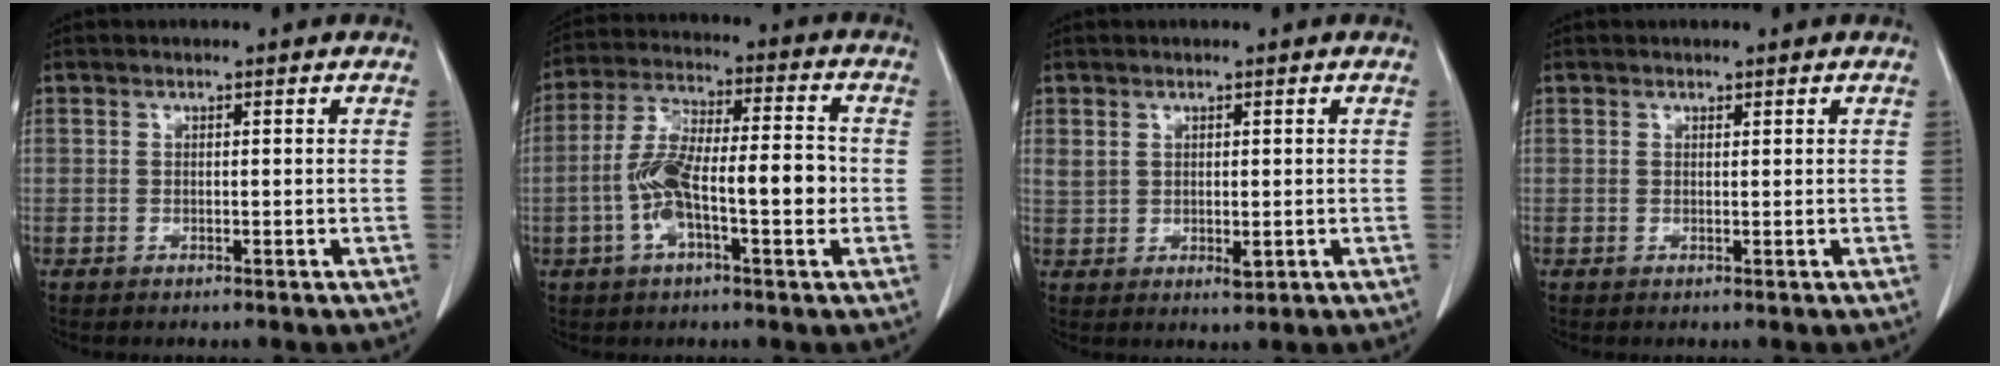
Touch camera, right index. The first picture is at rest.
{"total": 12.3, "force": [-2.4, 3.2, 11.6], "torque": [-0.220, 0.027, -0.043]}
{"total": 2.9, "force": [0.5, 1.6, 2.4], "torque": [-0.045, -0.003, 0.019]}
{"total": 0.0}